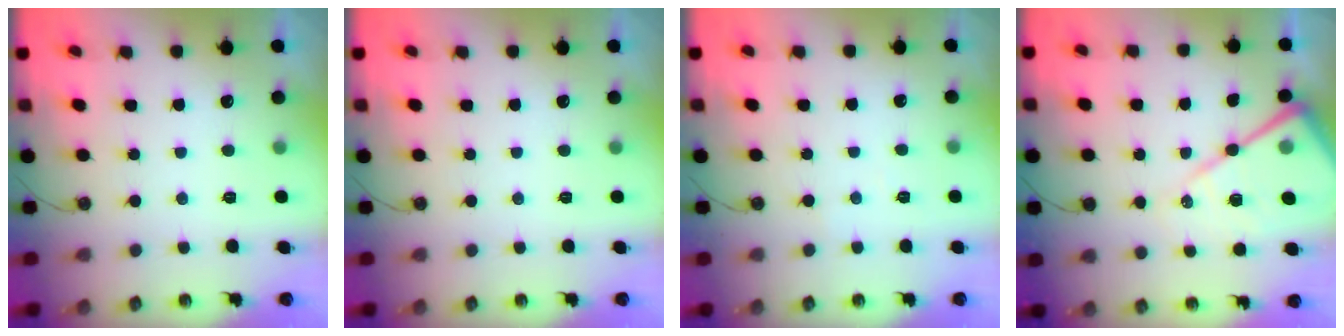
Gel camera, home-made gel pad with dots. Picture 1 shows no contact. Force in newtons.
{"total": 0.0}
{"total": 3.6, "press": 3.6, "slide": 0.5}
{"total": 17.8, "press": 17.8, "slide": 1.6}